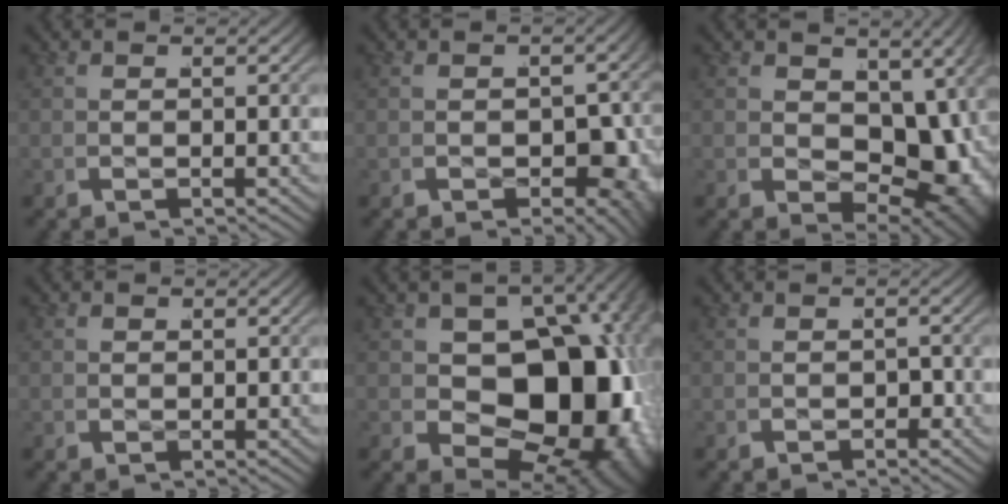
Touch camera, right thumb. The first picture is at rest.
{"total": 7.0, "force": [-1.1, 5.0, 4.8], "torque": [-0.065, -0.041, 0.006]}
{"total": 9.8, "force": [-0.3, 6.6, 7.3], "torque": [-0.127, -0.059, 0.032]}
{"total": 1.0, "force": [0.2, 0.9, 0.5], "torque": [-0.006, -0.001, 0.006]}
{"total": 20.7, "force": [-2.1, 13.2, 15.8], "torque": [-0.257, -0.081, 0.005]}
{"total": 0.7, "force": [-0.6, 0.3, 0.1], "torque": [-0.002, -0.003, -0.010]}